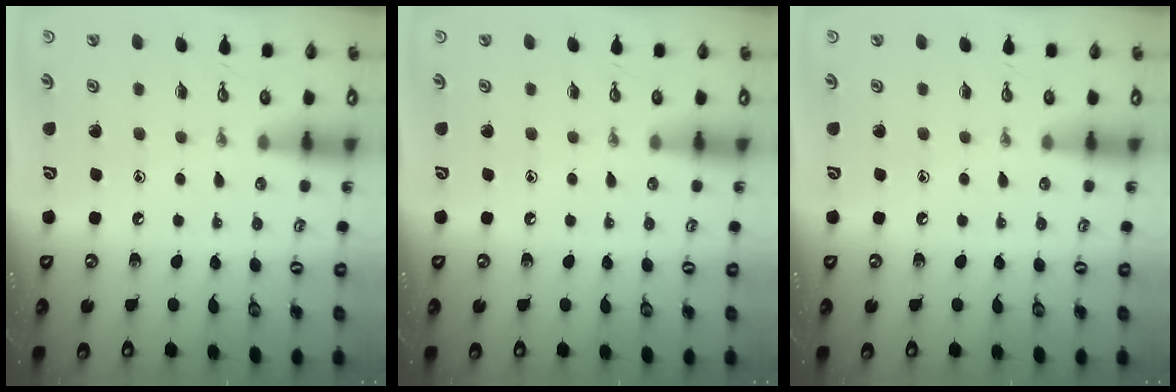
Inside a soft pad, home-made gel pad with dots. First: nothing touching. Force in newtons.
{"total": 0.0}
{"total": 0.0}